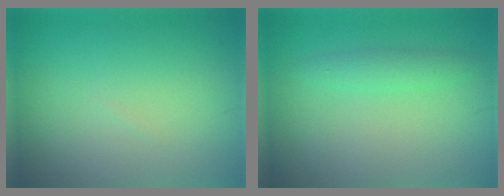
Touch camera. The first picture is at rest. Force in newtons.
{"total": 1.6, "press": 1.6, "slide": 0.1}